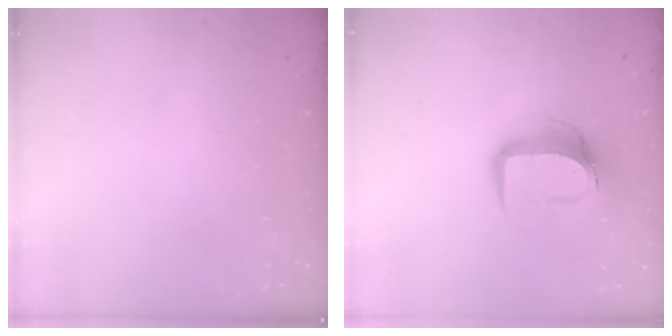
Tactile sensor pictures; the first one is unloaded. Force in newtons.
{"total": 12.2, "press": 12.1, "slide": 1.2}